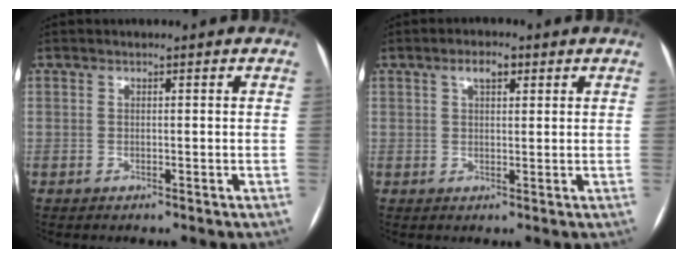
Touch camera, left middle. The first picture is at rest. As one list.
[{"total": 3.1, "force": [1.6, 1.3, 2.2], "torque": [-0.042, 0.011, 0.028]}]